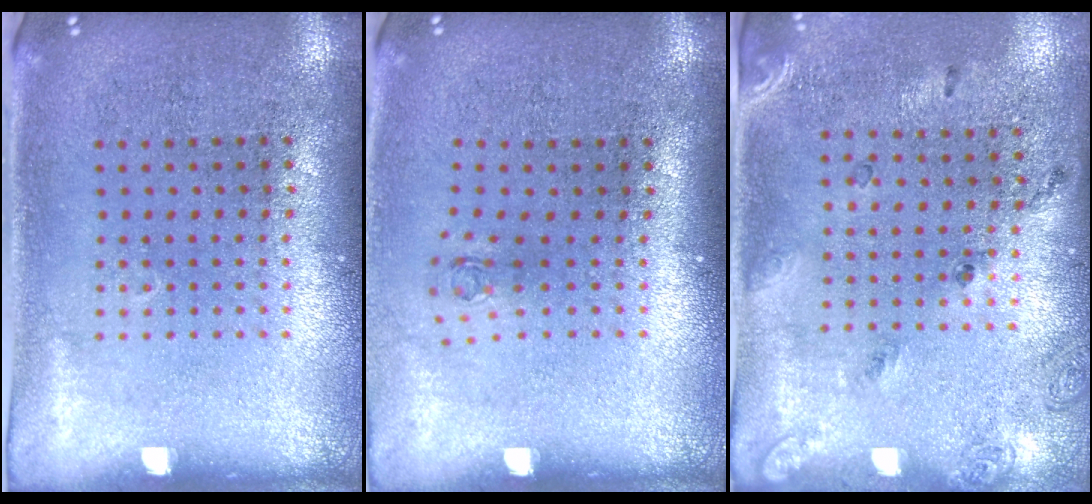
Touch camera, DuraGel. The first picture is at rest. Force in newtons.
{"total": 0.6, "press": 0.3, "slide": 0.6}
{"total": 1.7, "press": 1.1, "slide": 1.3}